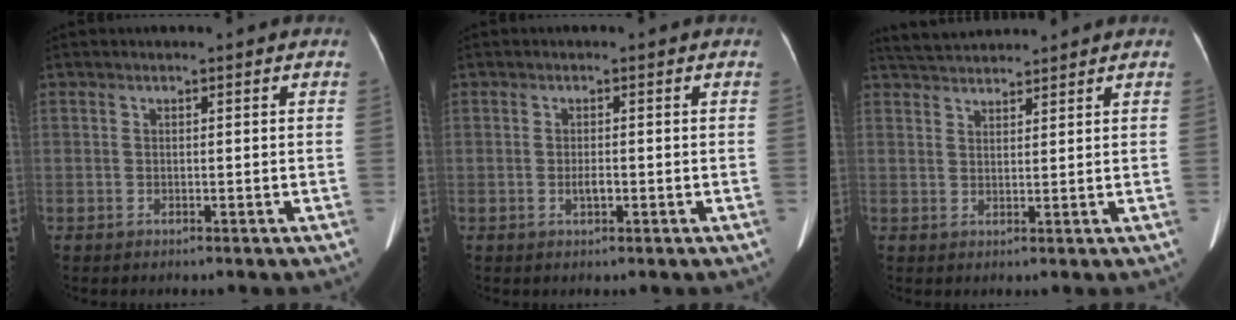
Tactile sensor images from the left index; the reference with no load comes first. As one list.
[{"total": 1.4, "force": [-0.4, 0.5, 1.2], "torque": [-0.024, 0.001, -0.008]}, {"total": 6.2, "force": [5.9, 0.8, 1.7], "torque": [-0.033, 0.036, 0.103]}]